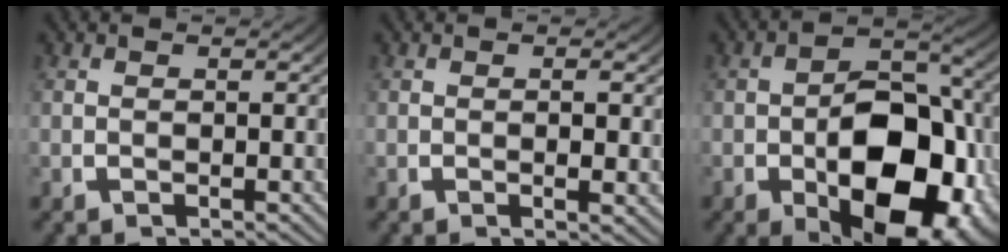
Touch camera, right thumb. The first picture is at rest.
{"total": 1.0, "force": [-0.2, 0.0, 1.0], "torque": [-0.020, -0.004, -0.004]}
{"total": 16.2, "force": [-4.4, 9.6, 12.3], "torque": [-0.208, -0.055, -0.042]}